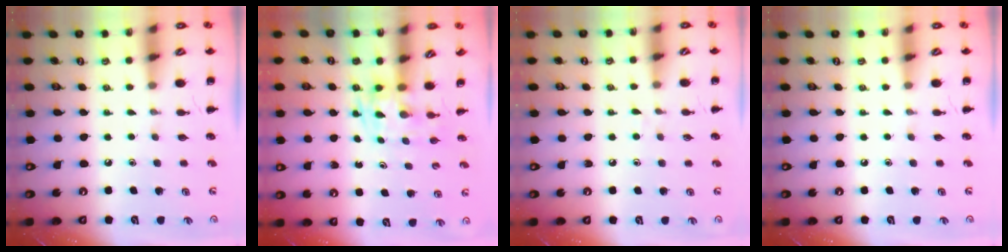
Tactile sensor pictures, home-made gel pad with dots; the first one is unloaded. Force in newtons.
{"total": 2.8, "press": 2.5, "slide": 1.3}
{"total": 2.8, "press": 2.4, "slide": 1.4}
{"total": 0.0}